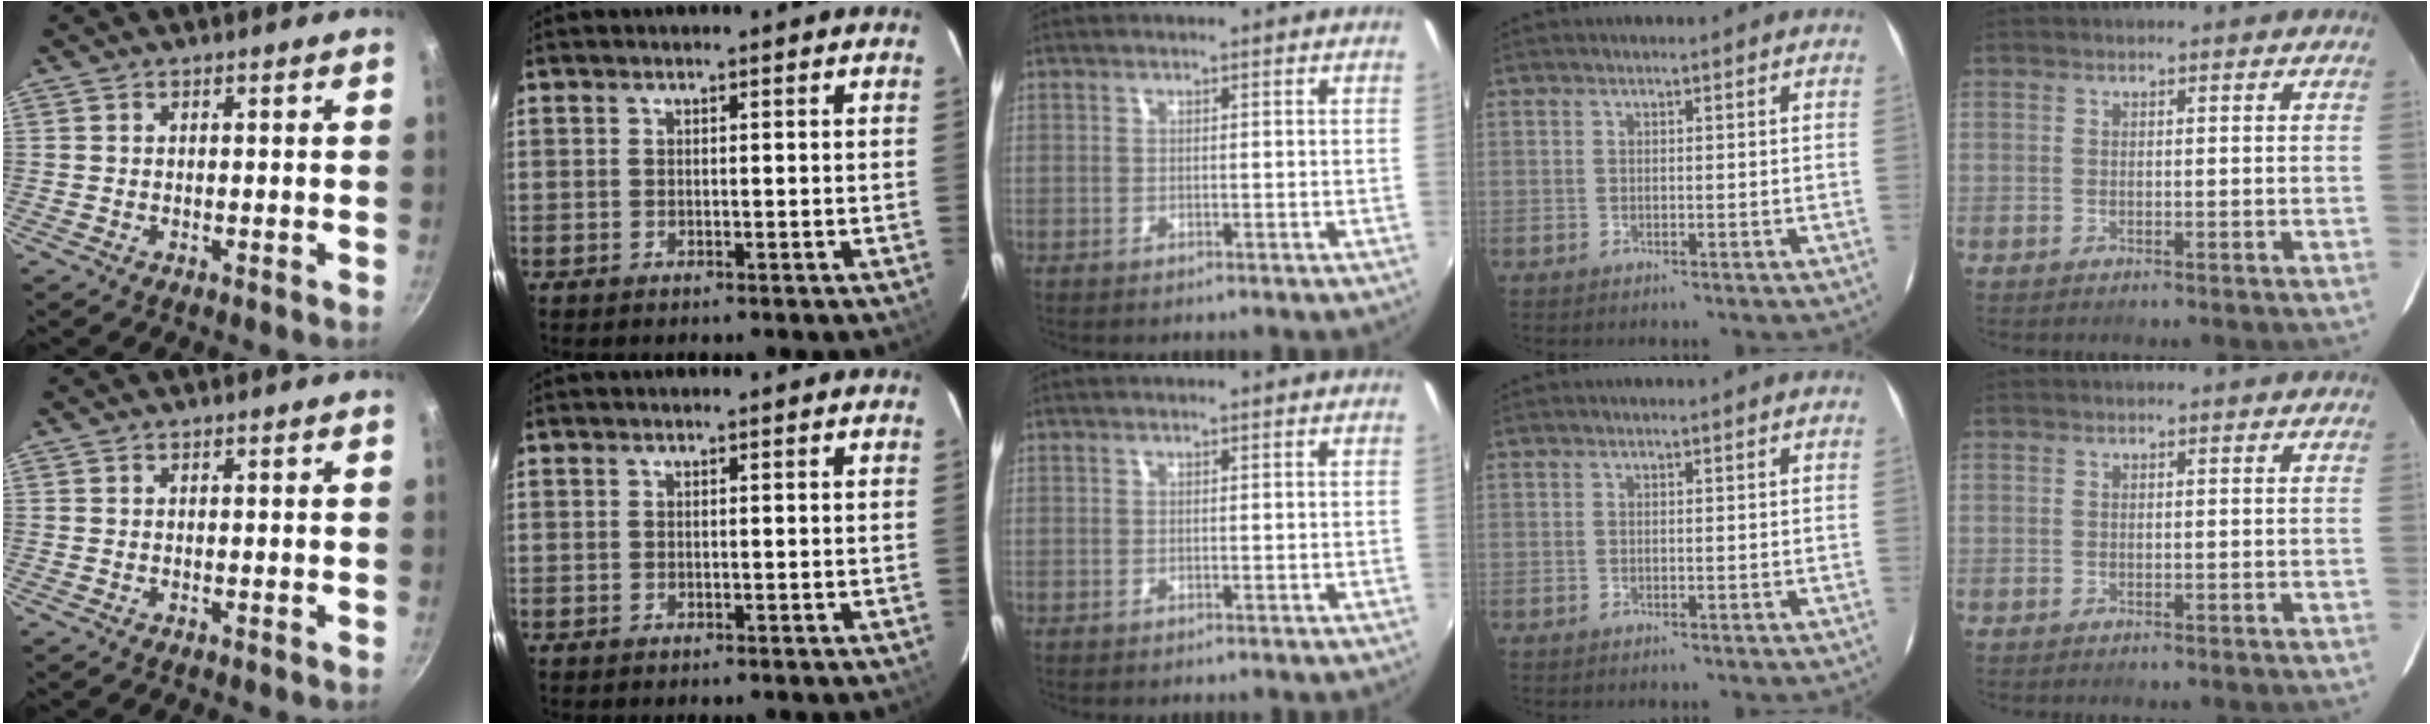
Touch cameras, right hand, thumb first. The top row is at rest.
{}